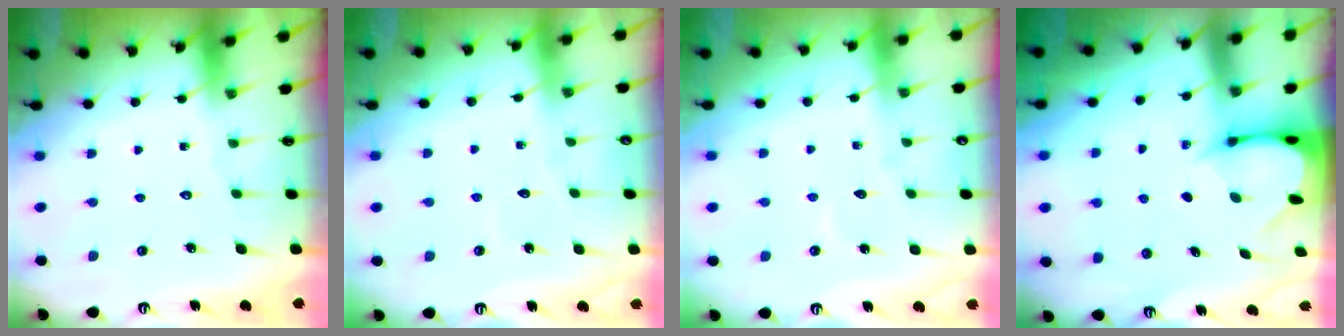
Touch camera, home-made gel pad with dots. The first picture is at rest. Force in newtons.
{"total": 3.1, "press": 3.1, "slide": 0.3}
{"total": 4.3, "press": 4.3, "slide": 0.4}
{"total": 3.4, "press": 3.4, "slide": 0.4}